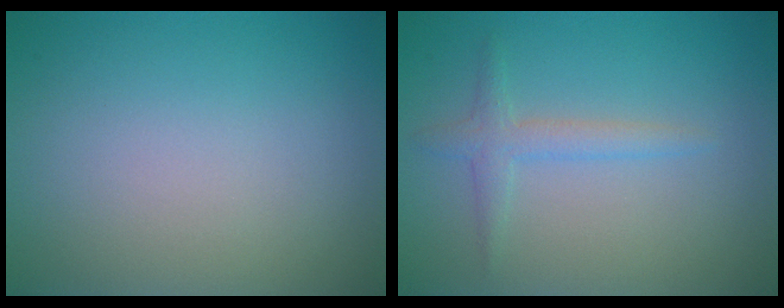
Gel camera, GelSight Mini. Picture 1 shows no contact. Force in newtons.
{"total": 1.8, "press": 1.8, "slide": 0.0}